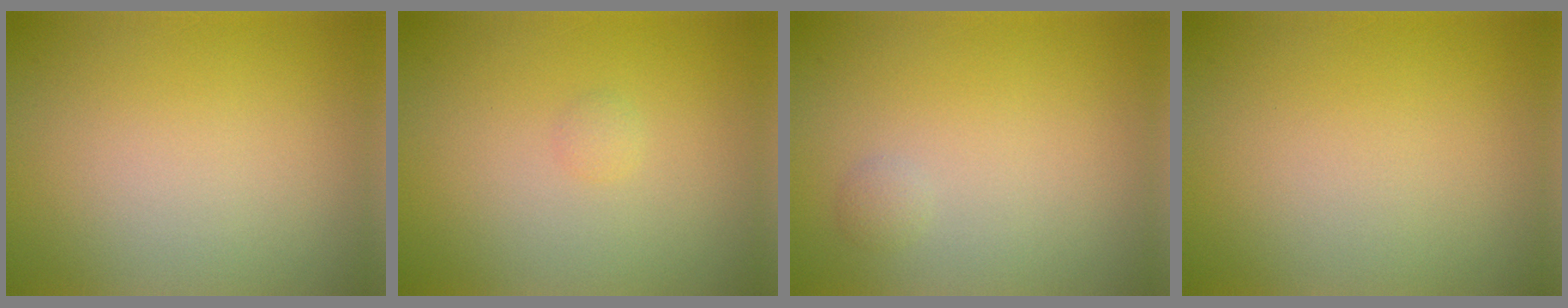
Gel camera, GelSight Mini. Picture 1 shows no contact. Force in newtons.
{"total": 0.5, "press": 0.5, "slide": 0.0}
{"total": 0.6, "press": 0.6, "slide": 0.0}
{"total": 0.0}